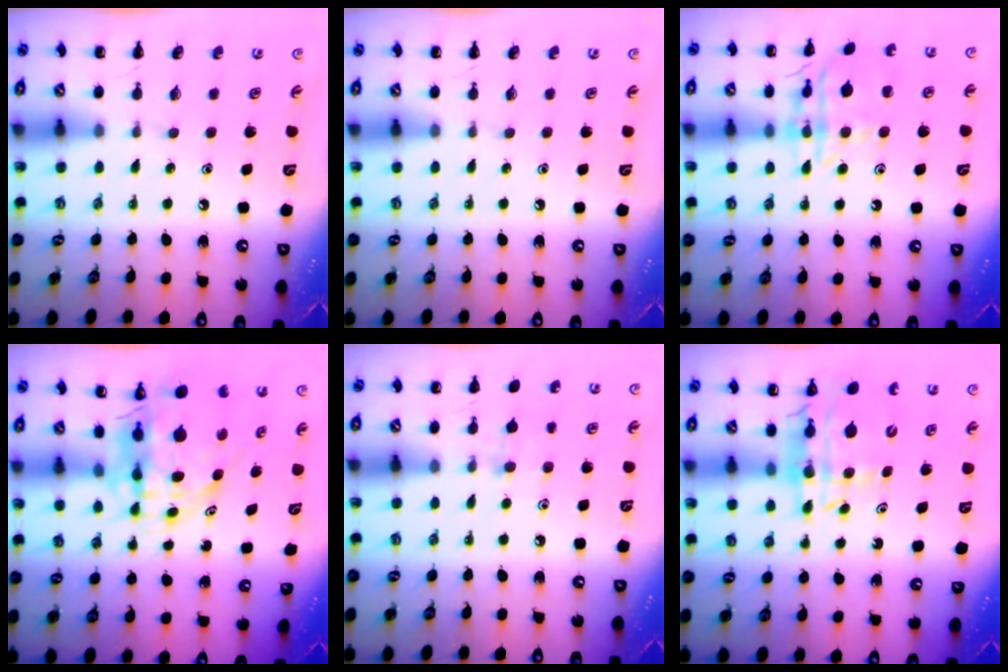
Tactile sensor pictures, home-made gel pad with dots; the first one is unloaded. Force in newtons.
{"total": 0.0}
{"total": 14.0, "press": 14.0, "slide": 0.9}
{"total": 7.1, "press": 6.7, "slide": 2.3}
{"total": 7.0, "press": 6.7, "slide": 2.3}
{"total": 12.2, "press": 11.5, "slide": 4.0}